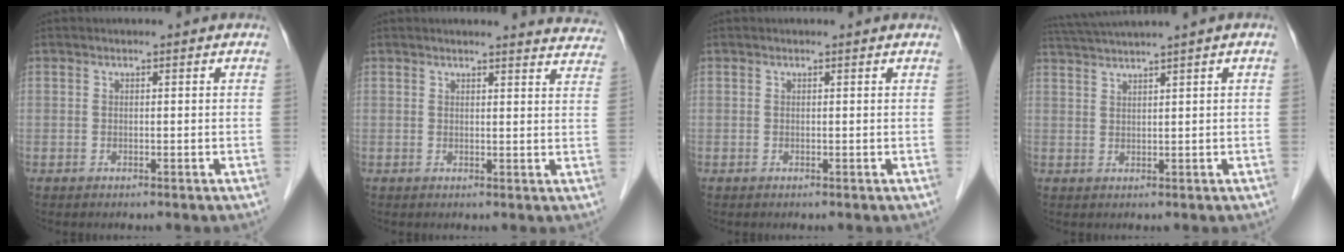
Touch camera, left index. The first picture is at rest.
{"total": 12.2, "force": [11.9, 1.4, 2.3], "torque": [0.000, -0.048, 0.103]}
{"total": 0.8, "force": [0.8, 0.0, 0.0], "torque": [-0.009, 0.001, 0.006]}
{"total": 5.6, "force": [4.7, -1.7, 2.6], "torque": [-0.049, 0.014, 0.090]}